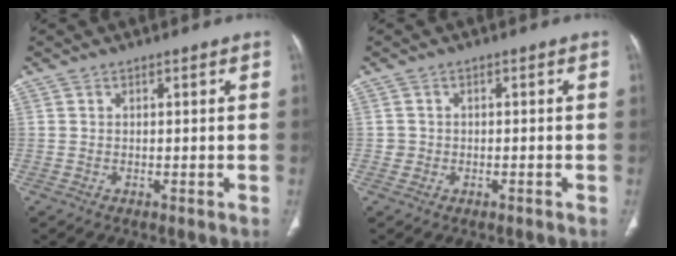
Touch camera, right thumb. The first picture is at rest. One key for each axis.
{"total": 1.1, "fx": -0.4, "fy": 1.0, "fz": 0.0, "tx": 0.005, "ty": 0.006, "tz": -0.009}